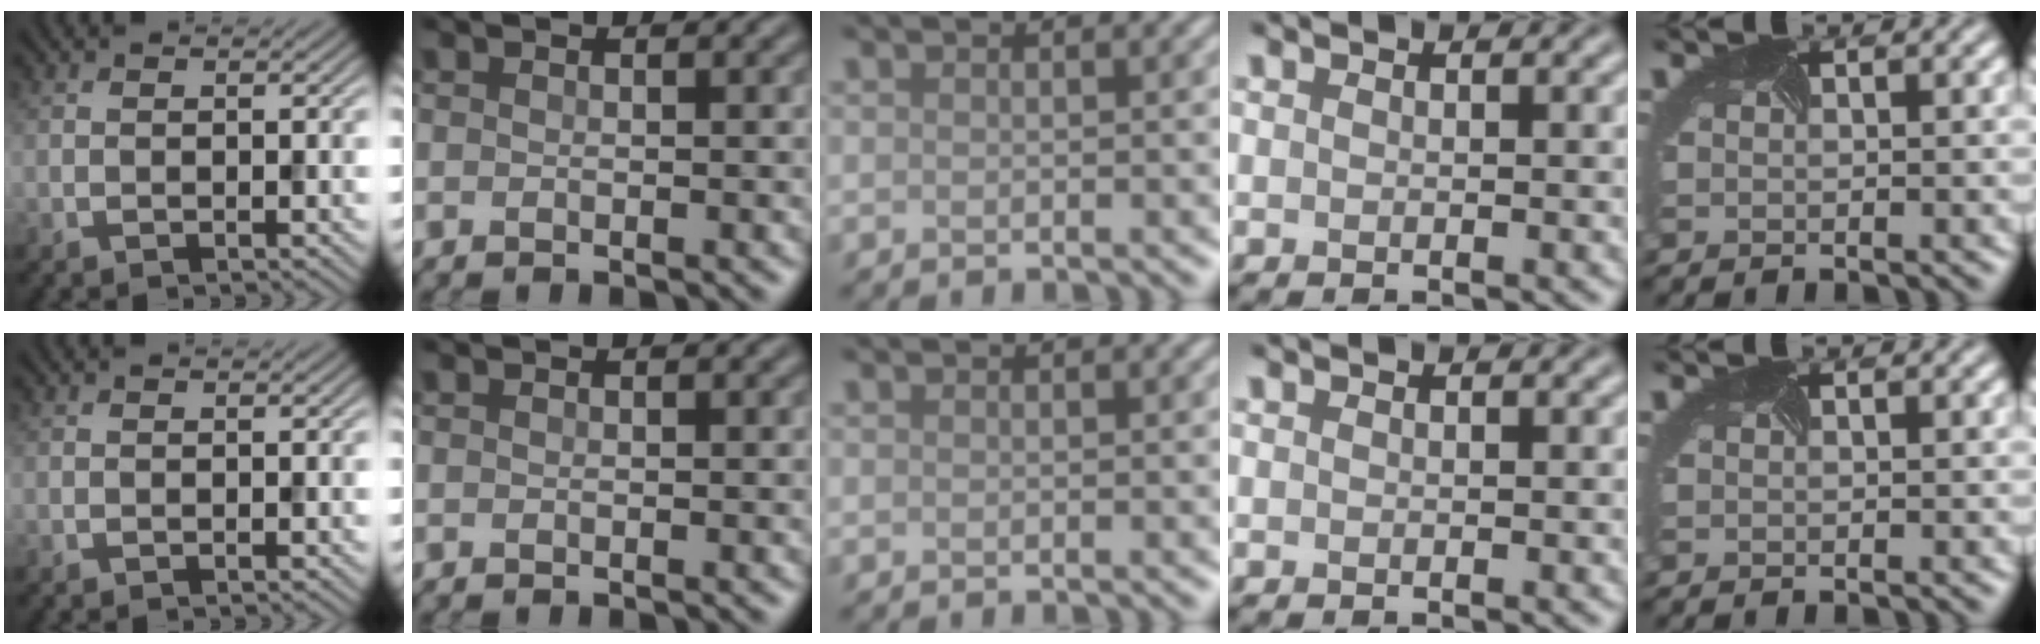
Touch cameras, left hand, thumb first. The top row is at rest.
{}